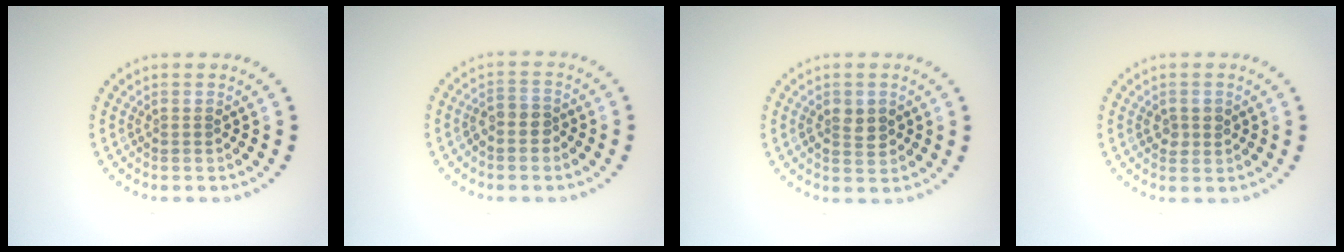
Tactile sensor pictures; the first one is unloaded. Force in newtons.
{"total": 2.0, "press": 1.8, "slide": 0.9}
{"total": 2.1, "press": 2.1, "slide": 0.2}
{"total": 1.5, "press": 1.5, "slide": 0.2}